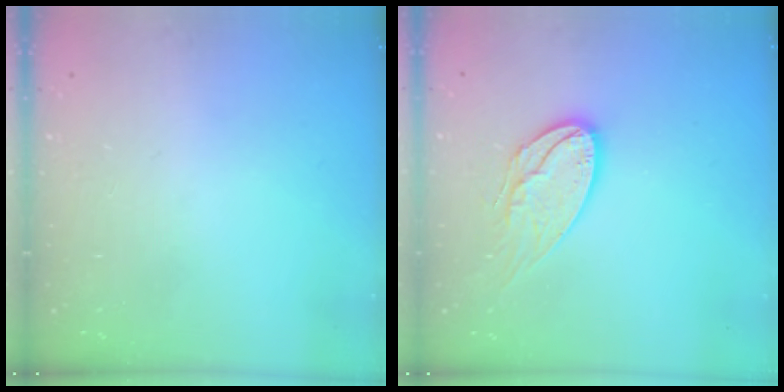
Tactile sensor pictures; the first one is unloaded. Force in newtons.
{"total": 13.2, "press": 13.2, "slide": 1.1}